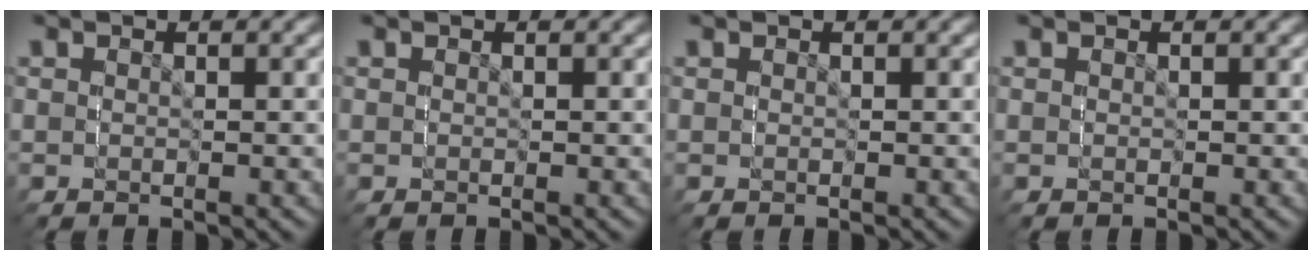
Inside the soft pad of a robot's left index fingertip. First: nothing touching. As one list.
[{"total": 0.0}, {"total": 0.0}, {"total": 0.0}]